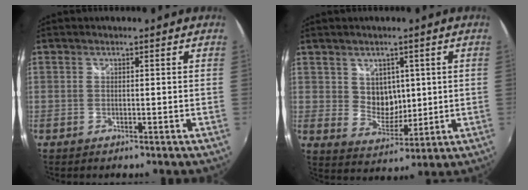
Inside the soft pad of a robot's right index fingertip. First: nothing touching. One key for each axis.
{"total": 6.2, "fx": 2.0, "fy": 5.2, "fz": 2.7, "tx": -0.042, "ty": -0.002, "tz": 0.045}